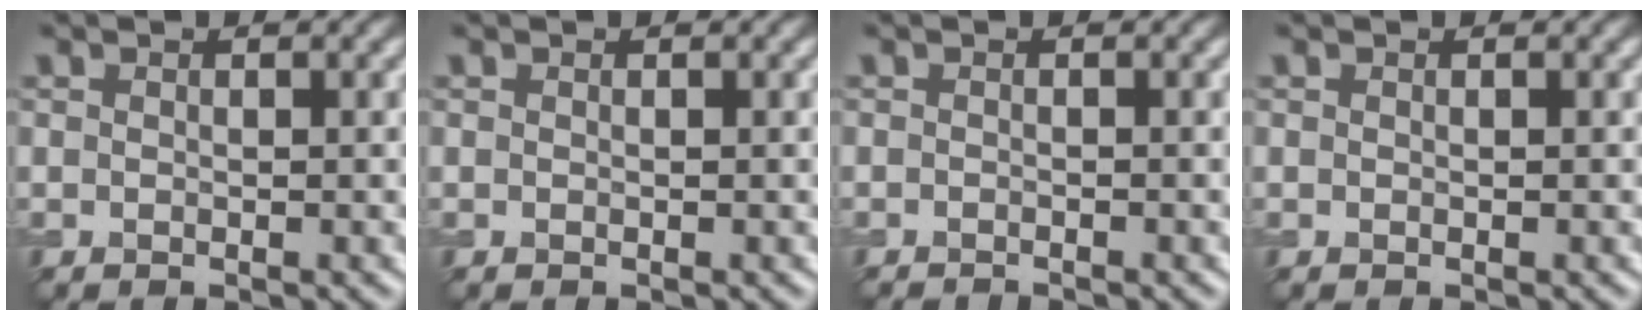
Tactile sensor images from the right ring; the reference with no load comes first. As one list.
[{"total": 0.0}, {"total": 1.2, "force": [-1.1, 0.1, 0.3], "torque": [0.003, -0.006, -0.019]}, {"total": 0.0}]